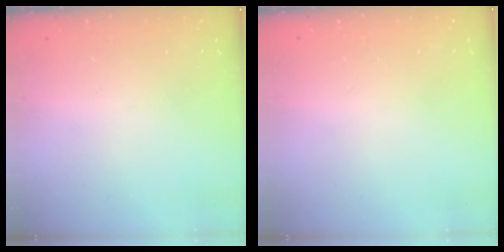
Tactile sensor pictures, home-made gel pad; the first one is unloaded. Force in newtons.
{"total": 2.4, "press": 2.4, "slide": 0.2}